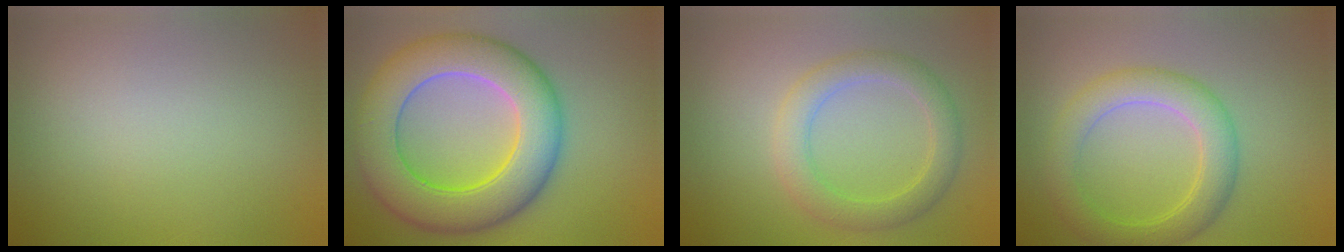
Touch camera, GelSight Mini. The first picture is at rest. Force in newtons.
{"total": 10.5, "press": 10.5, "slide": 0.1}
{"total": 3.6, "press": 3.6, "slide": 0.0}
{"total": 4.7, "press": 4.7, "slide": 0.1}